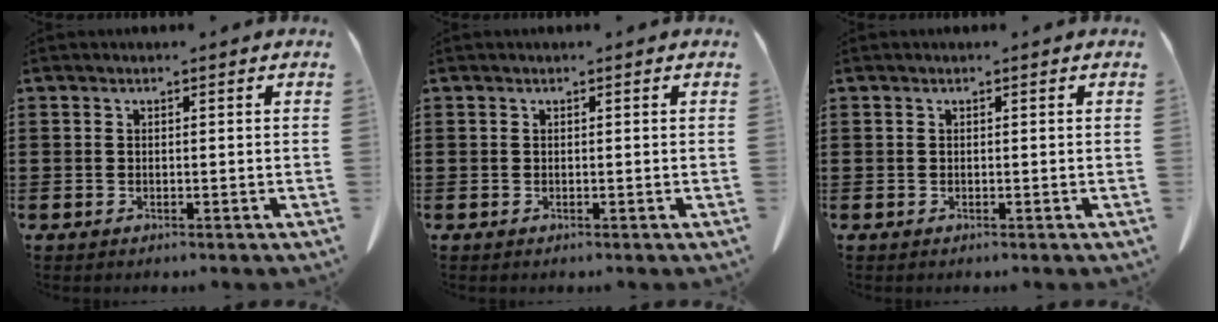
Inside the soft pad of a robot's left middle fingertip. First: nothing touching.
{"total": 0.0}
{"total": 0.0}